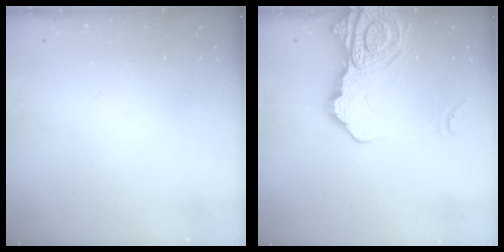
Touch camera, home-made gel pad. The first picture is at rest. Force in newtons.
{"total": 16.8, "press": 16.7, "slide": 1.9}